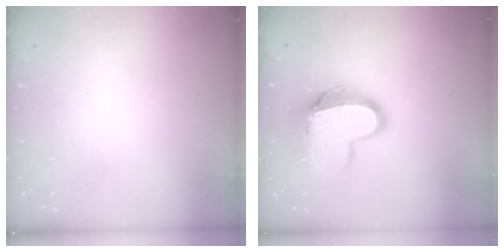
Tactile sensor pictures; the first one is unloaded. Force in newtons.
{"total": 14.8, "press": 14.7, "slide": 1.2}